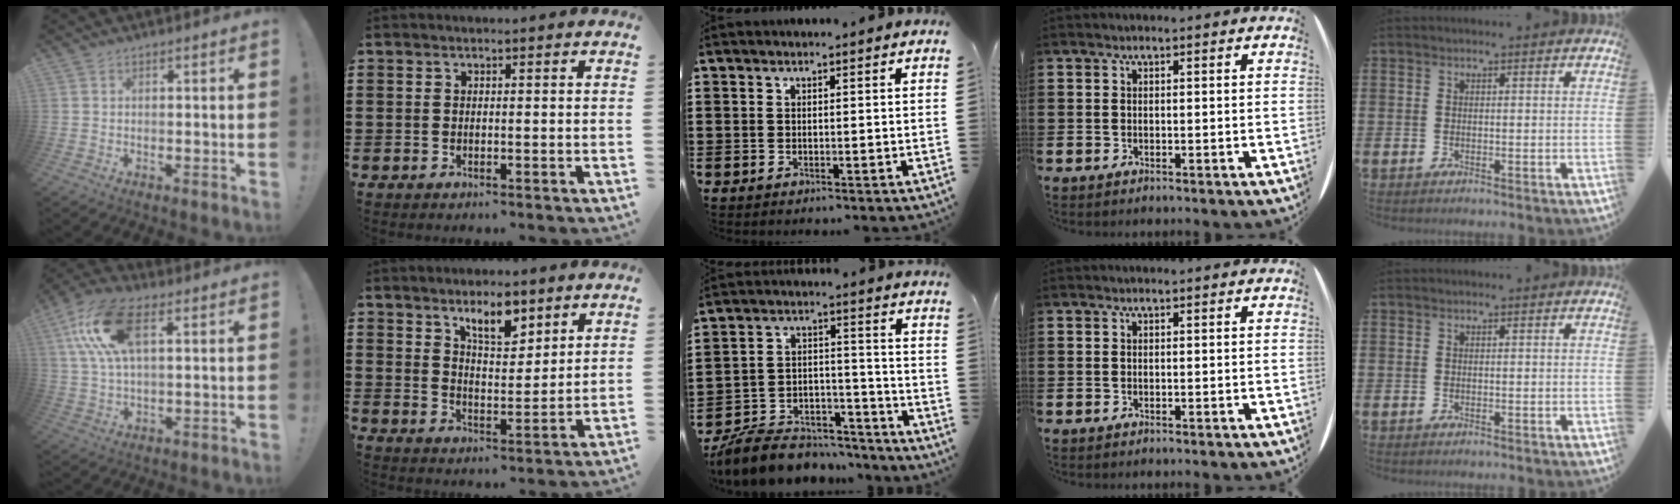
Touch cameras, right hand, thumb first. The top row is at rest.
{"thumb": {"total": 16.3, "force": [5.7, 7.8, 13.2], "torque": [-0.254, -0.004, 0.101]}, "index": {"total": 6.2, "force": [4.6, 2.3, 3.5], "torque": [-0.048, -0.012, 0.076]}, "middle": {"total": 8.2, "force": [-7.8, 2.2, 1.7], "torque": [-0.037, 0.020, -0.154]}}